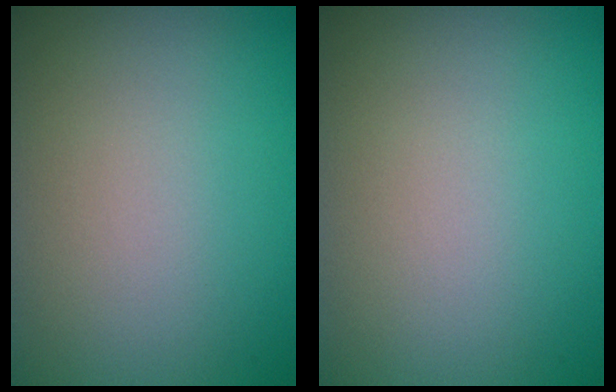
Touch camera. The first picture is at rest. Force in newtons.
{"total": 0.0}